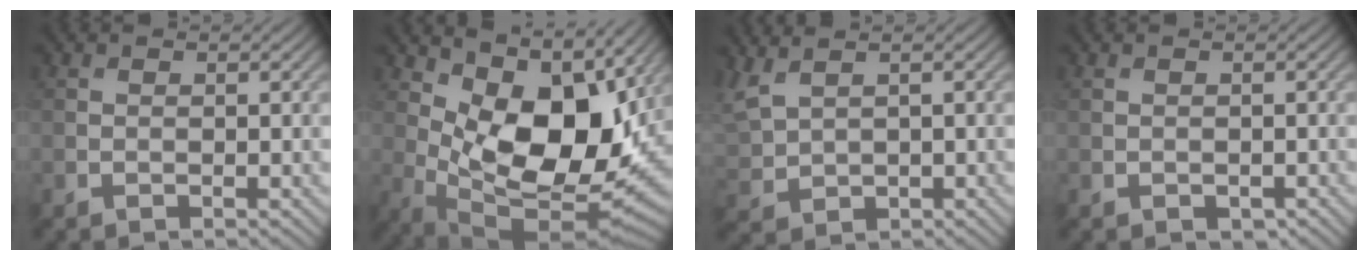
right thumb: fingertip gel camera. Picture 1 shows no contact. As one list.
[{"total": 14.1, "force": [4.6, 6.6, 11.6], "torque": [-0.205, -0.017, 0.092]}, {"total": 4.7, "force": [2.7, 2.3, 3.0], "torque": [-0.096, 0.006, 0.059]}, {"total": 0.8, "force": [-0.3, 0.6, 0.4], "torque": [-0.008, -0.007, -0.002]}]